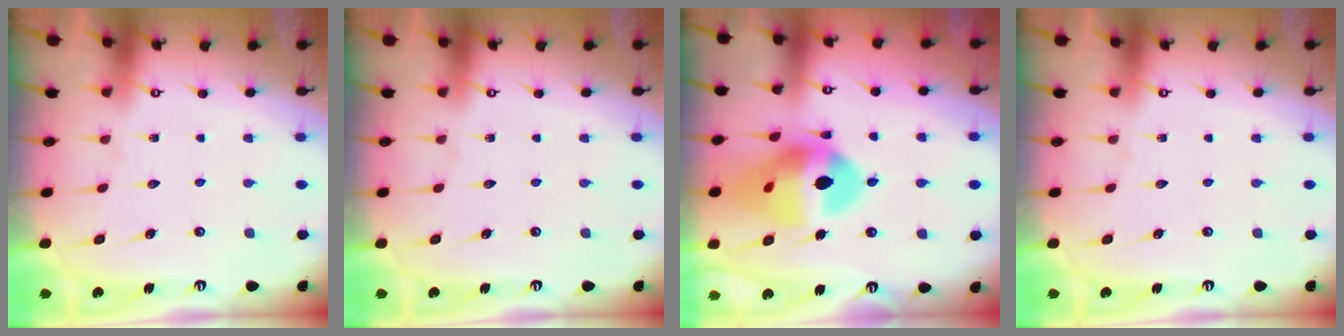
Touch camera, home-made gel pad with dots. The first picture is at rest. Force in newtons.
{"total": 0.0}
{"total": 17.7, "press": 17.6, "slide": 1.8}
{"total": 0.0}